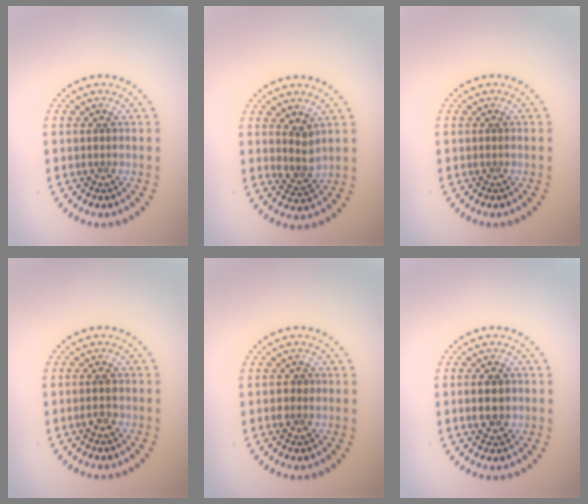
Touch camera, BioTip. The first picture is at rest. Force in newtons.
{"total": 2.1, "press": 1.7, "slide": 1.2}
{"total": 0.0}
{"total": 1.5, "press": 1.5, "slide": 0.2}
{"total": 1.4, "press": 1.4, "slide": 0.2}
{"total": 3.5, "press": 3.5, "slide": 0.1}